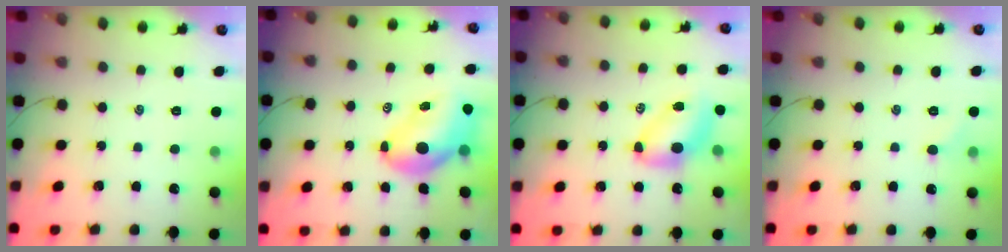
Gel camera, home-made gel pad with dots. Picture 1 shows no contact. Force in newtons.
{"total": 10.4, "press": 9.9, "slide": 3.1}
{"total": 7.2, "press": 7.2, "slide": 0.7}
{"total": 3.8, "press": 3.6, "slide": 1.1}